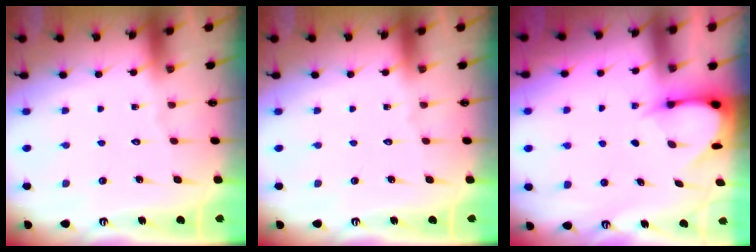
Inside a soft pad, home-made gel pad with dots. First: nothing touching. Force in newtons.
{"total": 0.0}
{"total": 3.9, "press": 3.9, "slide": 0.4}